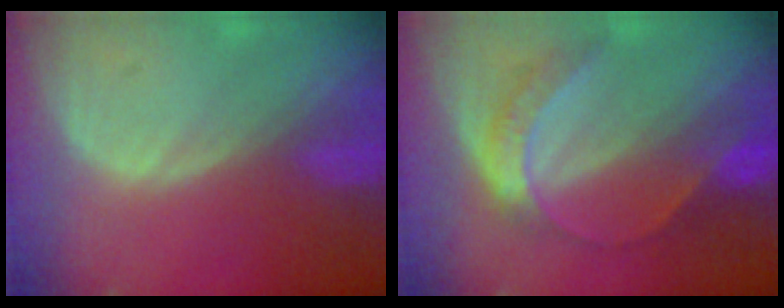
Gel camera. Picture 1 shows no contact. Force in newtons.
{"total": 7.0, "press": 5.8, "slide": 3.9}